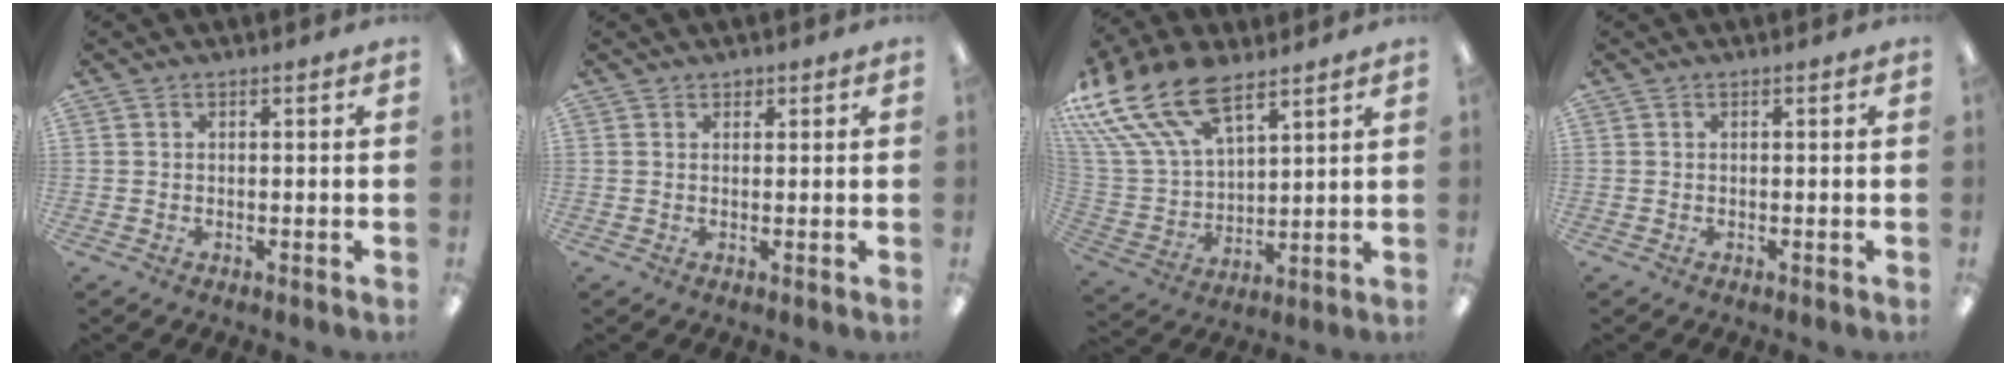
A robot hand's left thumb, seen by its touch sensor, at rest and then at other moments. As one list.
[{"total": 1.1, "force": [0.9, 0.5, 0.3], "torque": [0.002, -0.003, 0.015]}, {"total": 22.2, "force": [13.4, 12.0, 13.0], "torque": [-0.293, -0.069, 0.245]}, {"total": 0.0}]